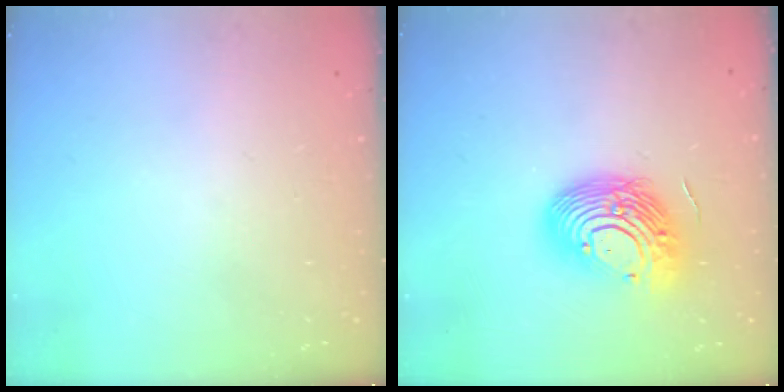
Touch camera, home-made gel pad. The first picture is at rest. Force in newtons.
{"total": 15.1, "press": 14.8, "slide": 2.7}